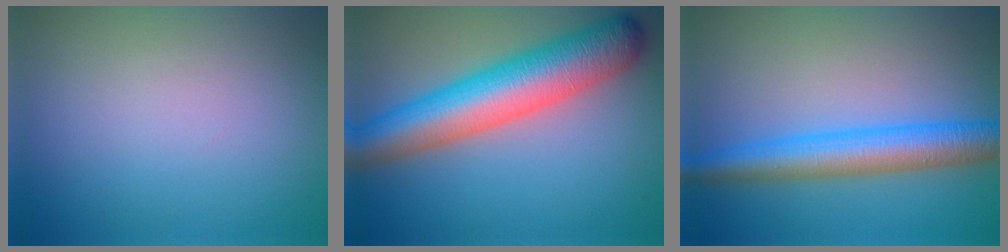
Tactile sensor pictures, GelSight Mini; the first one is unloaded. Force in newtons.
{"total": 9.1, "press": 9.1, "slide": 0.3}
{"total": 5.8, "press": 5.8, "slide": 0.2}